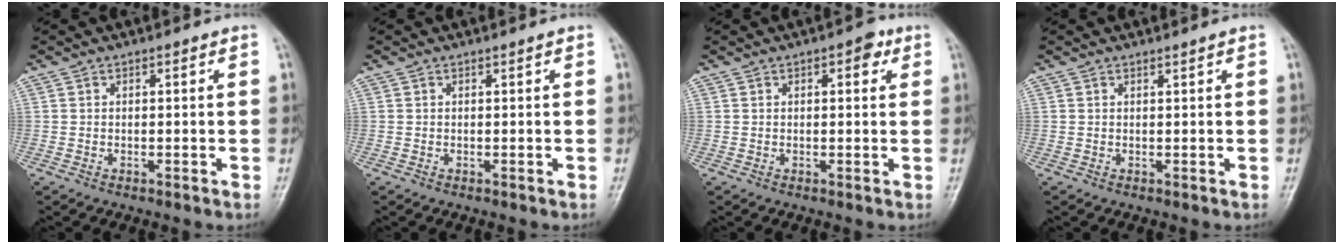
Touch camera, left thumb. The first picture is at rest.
{"total": 0.0}
{"total": 3.2, "force": [1.3, 1.6, 2.4], "torque": [-0.016, 0.004, 0.010]}
{"total": 0.0}